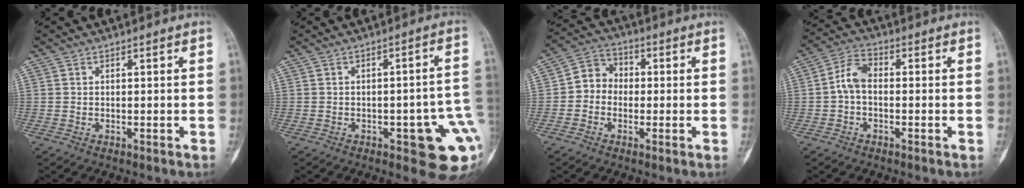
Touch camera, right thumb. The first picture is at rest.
{"total": 13.0, "force": [-3.5, 4.3, 11.8], "torque": [-0.113, 0.017, -0.033]}
{"total": 6.2, "force": [-0.8, 5.5, 2.8], "torque": [-0.017, 0.023, -0.031]}
{"total": 5.3, "force": [-0.6, 3.3, 4.2], "torque": [-0.076, 0.019, -0.024]}